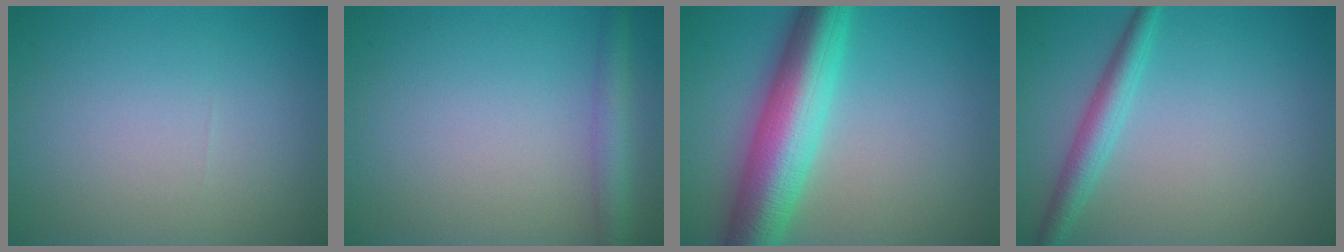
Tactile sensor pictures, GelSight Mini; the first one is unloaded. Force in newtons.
{"total": 3.0, "press": 3.0, "slide": 0.1}
{"total": 9.3, "press": 9.3, "slide": 0.1}
{"total": 2.8, "press": 2.8, "slide": 0.1}